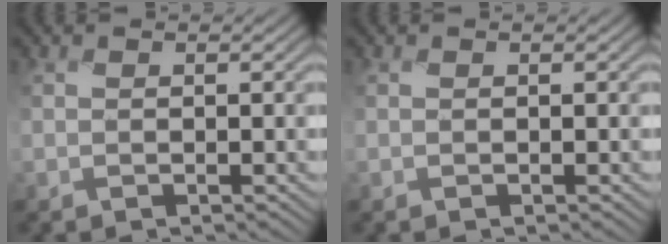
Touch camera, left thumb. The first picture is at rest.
{"total": 0.0}